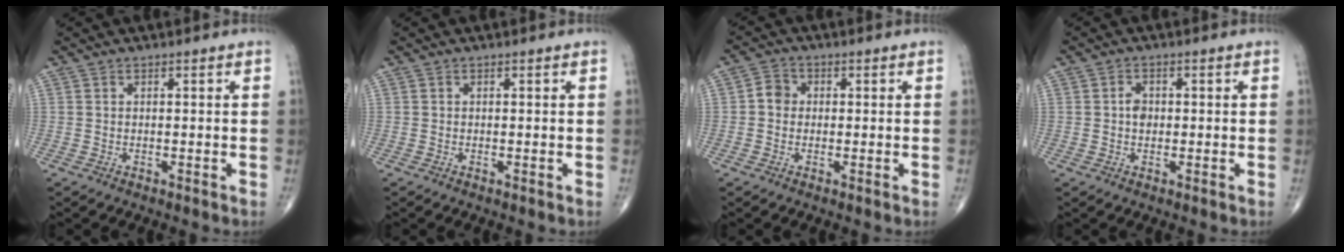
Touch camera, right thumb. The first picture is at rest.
{"total": 0.0}
{"total": 3.2, "force": [-0.1, 2.8, 1.4], "torque": [-0.009, 0.007, -0.010]}
{"total": 2.4, "force": [0.0, 1.8, 1.6], "torque": [-0.019, 0.004, -0.002]}